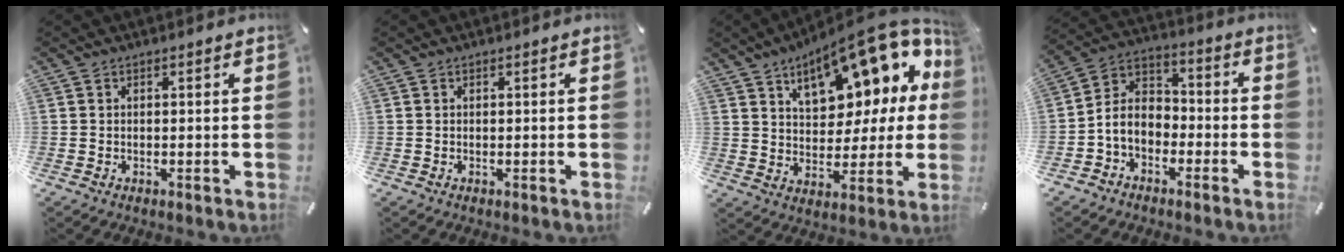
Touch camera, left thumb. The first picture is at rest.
{"total": 0.0}
{"total": 19.9, "force": [11.3, 9.7, 13.1], "torque": [-0.193, -0.069, 0.188]}
{"total": 6.8, "force": [-3.1, 5.5, 2.7], "torque": [-0.077, 0.010, -0.068]}